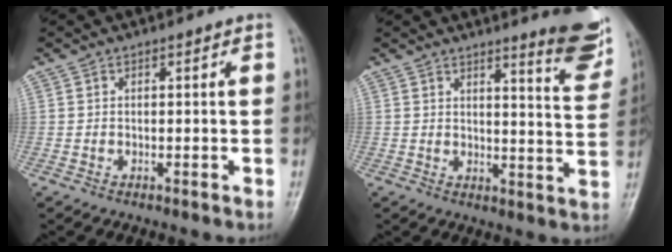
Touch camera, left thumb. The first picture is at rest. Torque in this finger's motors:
{"motor_torque": [0.35, 0.16, 0.06, -0.42, 0.06]}